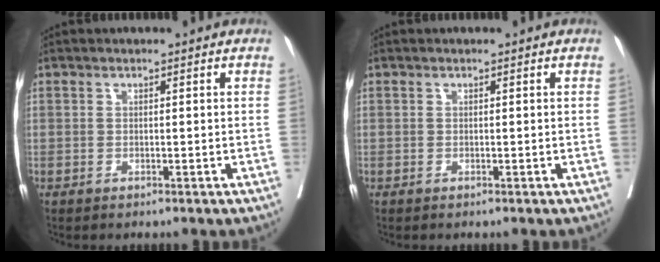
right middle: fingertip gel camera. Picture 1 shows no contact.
{"total": 0.0}